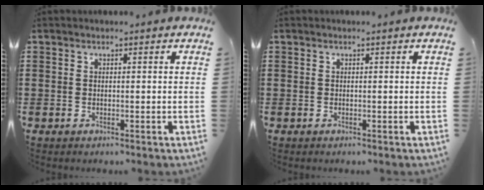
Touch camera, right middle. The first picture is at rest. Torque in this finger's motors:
{"motor_torque": [0.25, 0.03, 0.57, 0.01]}